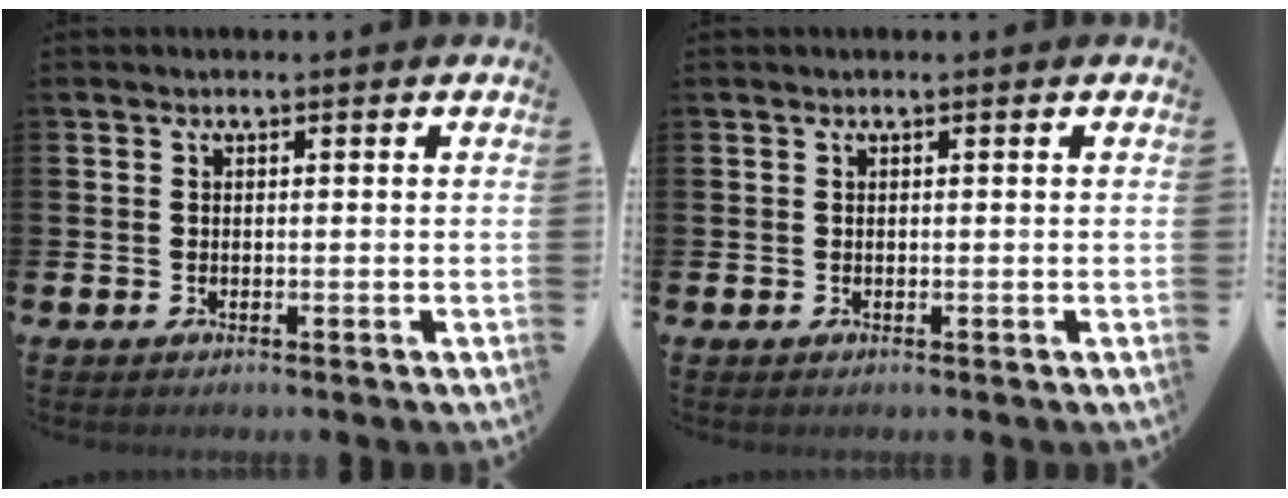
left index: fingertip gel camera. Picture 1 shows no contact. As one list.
[{"total": 0.0}]